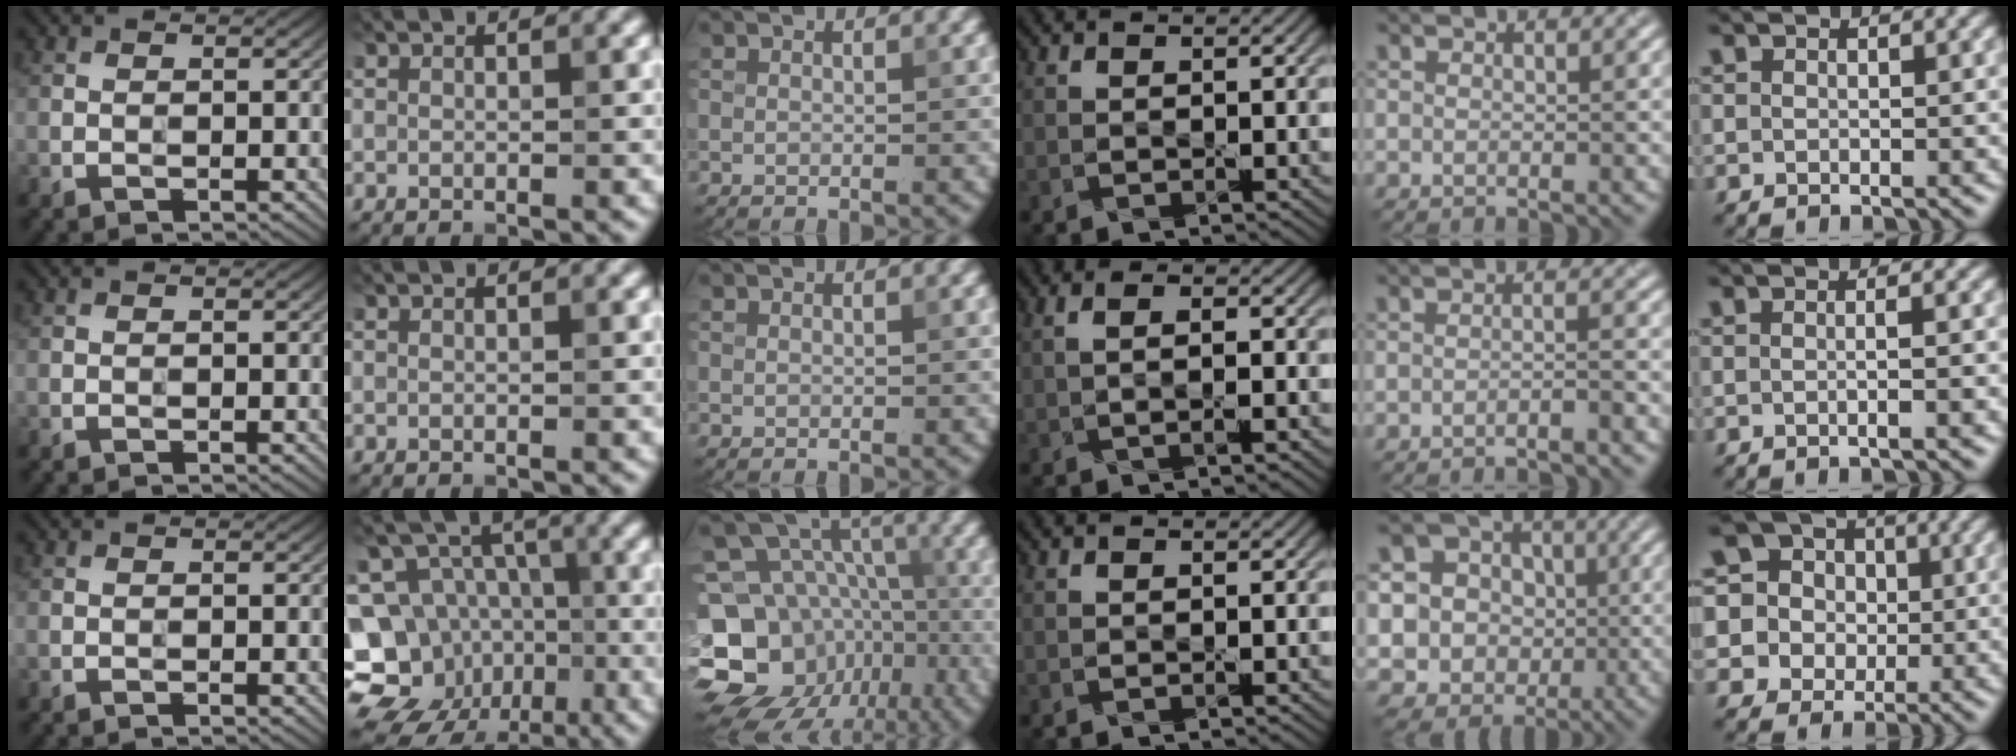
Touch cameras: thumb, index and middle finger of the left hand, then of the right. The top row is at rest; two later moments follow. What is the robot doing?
{"motion": "wipe", "object": "paper plate"}